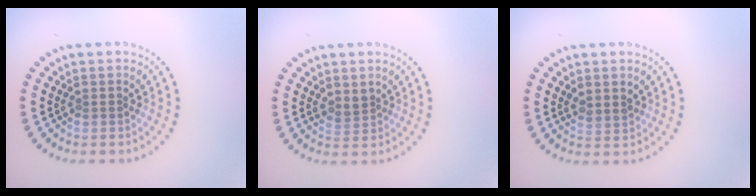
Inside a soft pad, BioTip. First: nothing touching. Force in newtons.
{"total": 1.2, "press": 0.9, "slide": 0.7}
{"total": 1.5, "press": 1.3, "slide": 0.8}